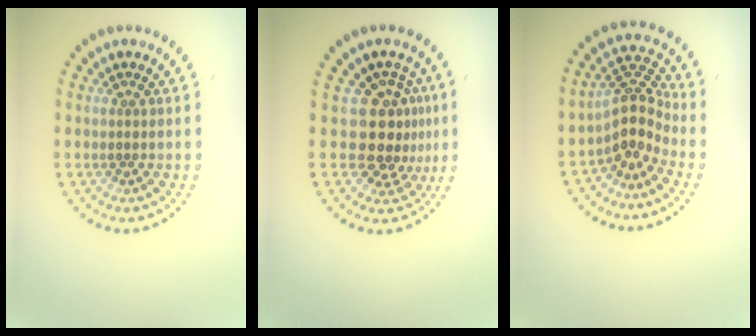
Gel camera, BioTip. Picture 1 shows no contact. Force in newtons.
{"total": 3.8, "press": 3.0, "slide": 2.4}
{"total": 3.8, "press": 2.9, "slide": 2.6}